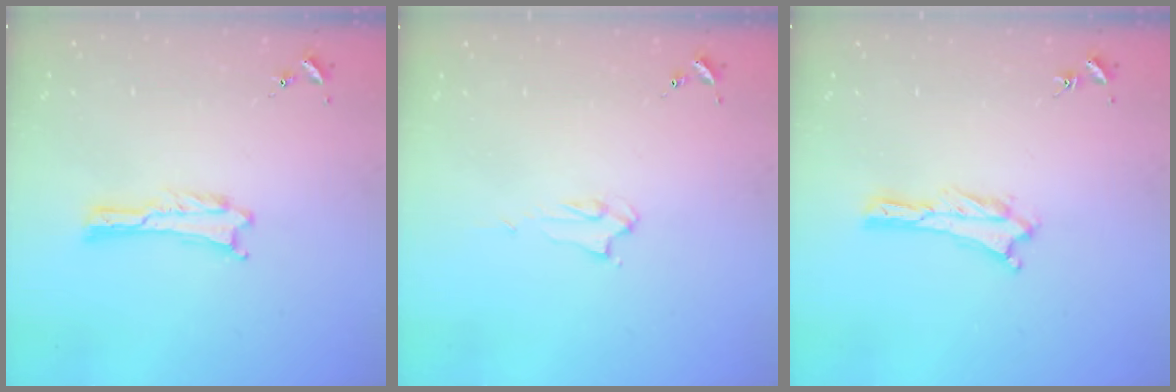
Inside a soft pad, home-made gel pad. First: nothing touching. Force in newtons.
{"total": 2.2, "press": 2.2, "slide": 0.2}
{"total": 0.0}